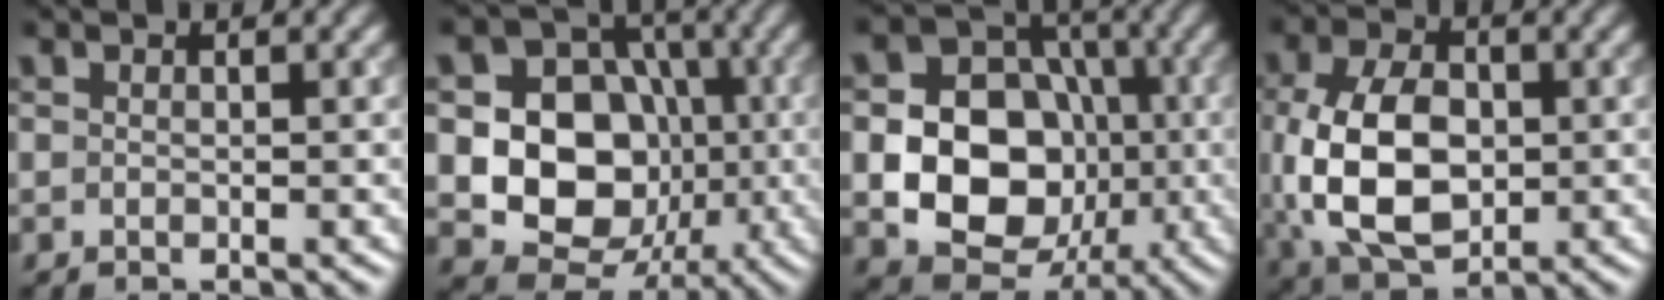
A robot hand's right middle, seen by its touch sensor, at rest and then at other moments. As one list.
[{"total": 10.3, "force": [-1.4, 8.4, 5.8], "torque": [-0.093, -0.005, -0.036]}, {"total": 11.2, "force": [-1.9, 8.9, 6.5], "torque": [-0.092, -0.002, -0.054]}, {"total": 9.7, "force": [-0.5, 6.4, 7.2], "torque": [-0.162, -0.010, -0.004]}]